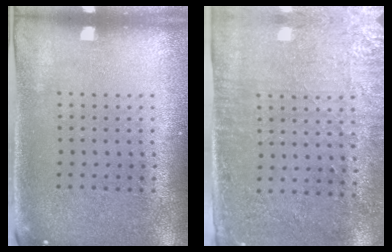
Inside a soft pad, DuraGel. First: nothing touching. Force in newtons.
{"total": 2.8, "press": 2.4, "slide": 1.4}